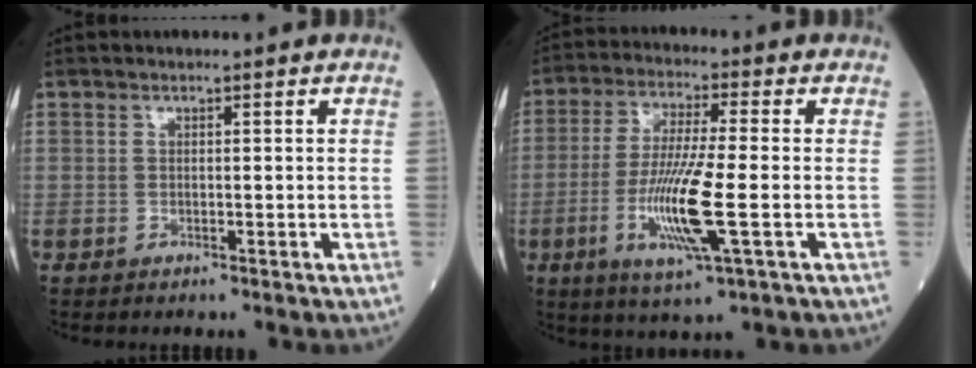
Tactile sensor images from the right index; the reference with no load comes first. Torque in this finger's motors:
{"motor_torque": [0.22, -0.21, 0.31, 0.21]}